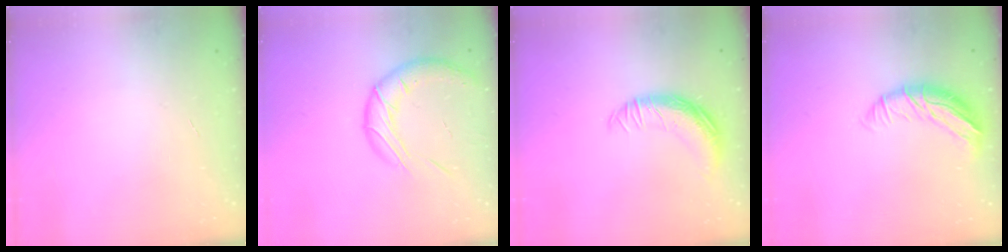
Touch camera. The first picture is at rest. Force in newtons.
{"total": 15.9, "press": 15.7, "slide": 2.6}
{"total": 13.8, "press": 13.7, "slide": 0.9}
{"total": 10.4, "press": 10.2, "slide": 1.7}